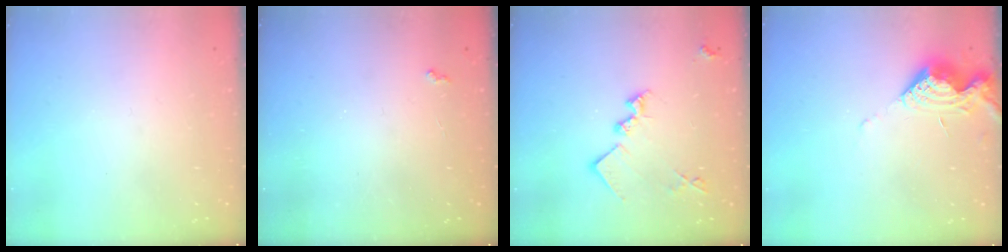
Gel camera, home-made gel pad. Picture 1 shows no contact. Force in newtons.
{"total": 2.5, "press": 2.4, "slide": 0.4}
{"total": 12.7, "press": 12.7, "slide": 0.7}
{"total": 8.0, "press": 7.9, "slide": 0.9}